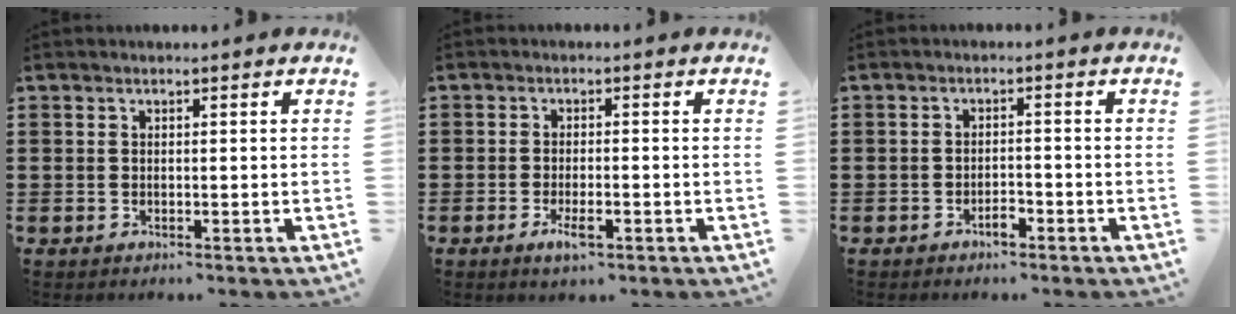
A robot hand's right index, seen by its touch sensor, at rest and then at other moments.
{"total": 3.0, "force": [-1.5, 0.8, 2.5], "torque": [-0.055, -0.005, -0.031]}
{"total": 2.3, "force": [-1.6, 0.7, 1.4], "torque": [-0.029, 0.001, -0.033]}